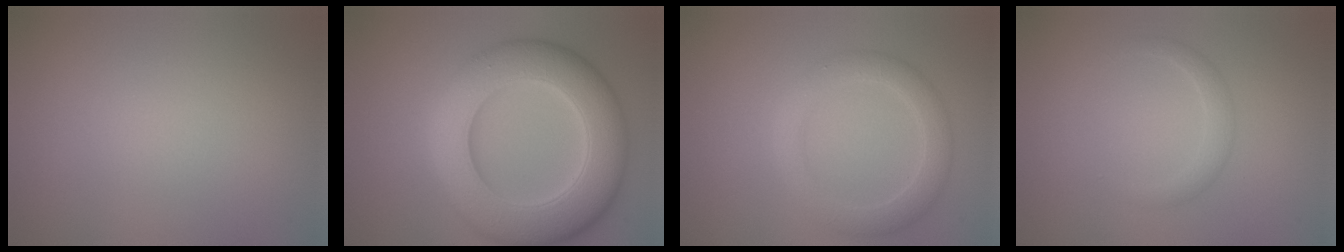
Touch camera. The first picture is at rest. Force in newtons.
{"total": 10.9, "press": 10.9, "slide": 0.0}
{"total": 3.2, "press": 3.2, "slide": 0.1}
{"total": 1.4, "press": 1.4, "slide": 0.1}